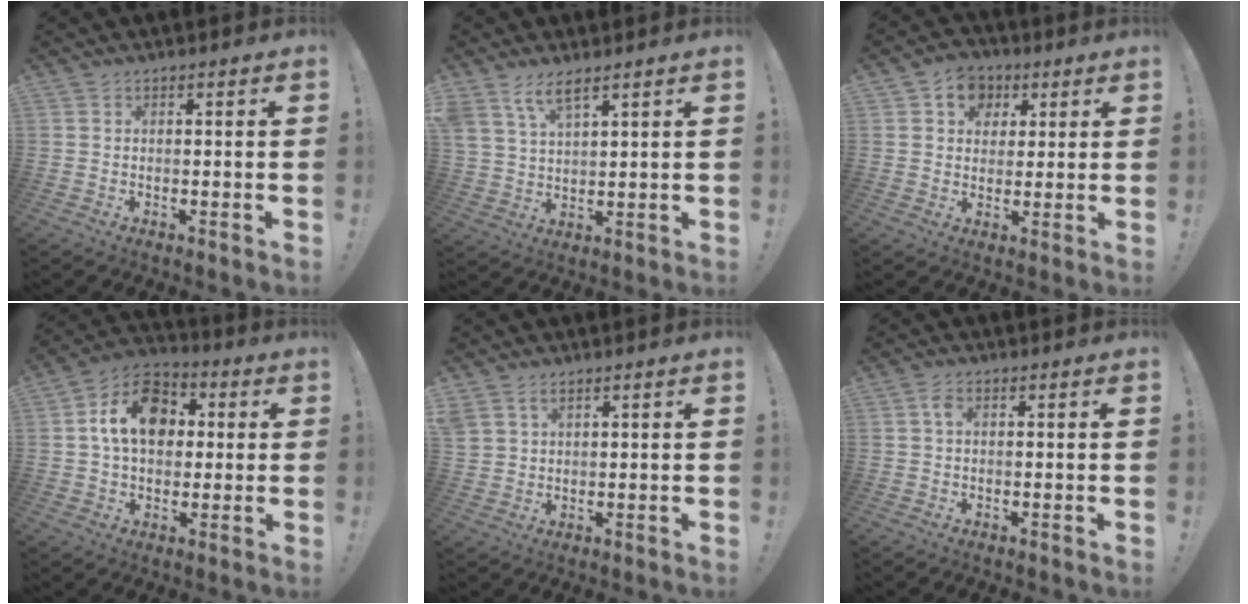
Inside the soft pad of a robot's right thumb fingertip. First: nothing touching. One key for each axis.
{"total": 7.1, "fx": 5.2, "fy": 2.6, "fz": 4.1, "tx": -0.086, "ty": -0.015, "tz": 0.099}
{"total": 8.1, "fx": 3.0, "fy": 7.1, "fz": 2.7, "tx": -0.039, "ty": -0.013, "tz": 0.060}
{"total": 14.9, "fx": 3.5, "fy": 10.8, "fz": 9.6, "tx": -0.142, "ty": 0.006, "tz": 0.069}
{"total": 3.1, "fx": 2.0, "fy": 2.0, "fz": 1.2, "tx": -0.024, "ty": -0.006, "tz": 0.039}
{"total": 2.0, "fx": 0.2, "fy": 1.0, "fz": 1.7, "tx": -0.040, "ty": 0.009, "tz": 0.003}